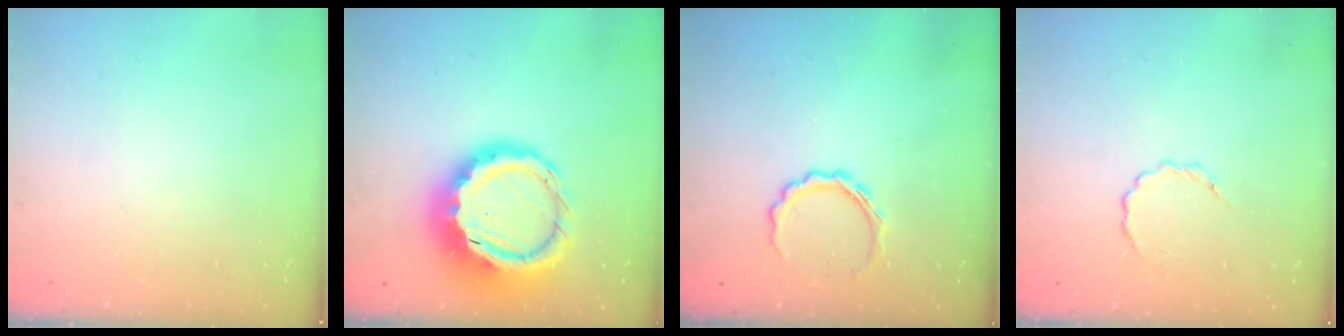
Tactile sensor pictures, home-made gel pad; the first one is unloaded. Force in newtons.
{"total": 16.5, "press": 16.2, "slide": 3.0}
{"total": 6.4, "press": 6.3, "slide": 0.9}
{"total": 2.9, "press": 2.7, "slide": 1.0}